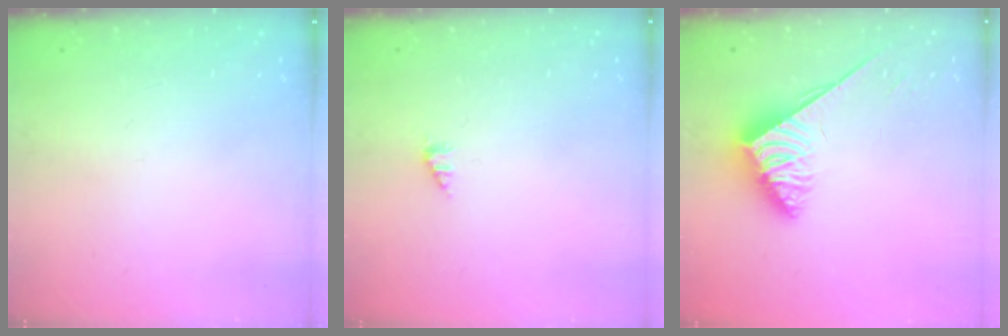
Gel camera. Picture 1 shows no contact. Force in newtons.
{"total": 1.4, "press": 1.4, "slide": 0.2}
{"total": 3.9, "press": 3.8, "slide": 0.7}